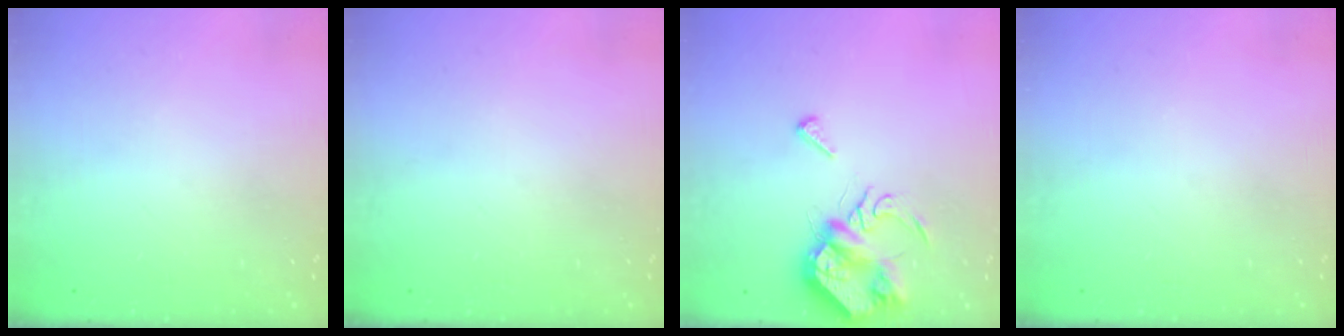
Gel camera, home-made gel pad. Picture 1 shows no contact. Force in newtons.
{"total": 0.0}
{"total": 7.8, "press": 7.8, "slide": 0.5}
{"total": 0.0}